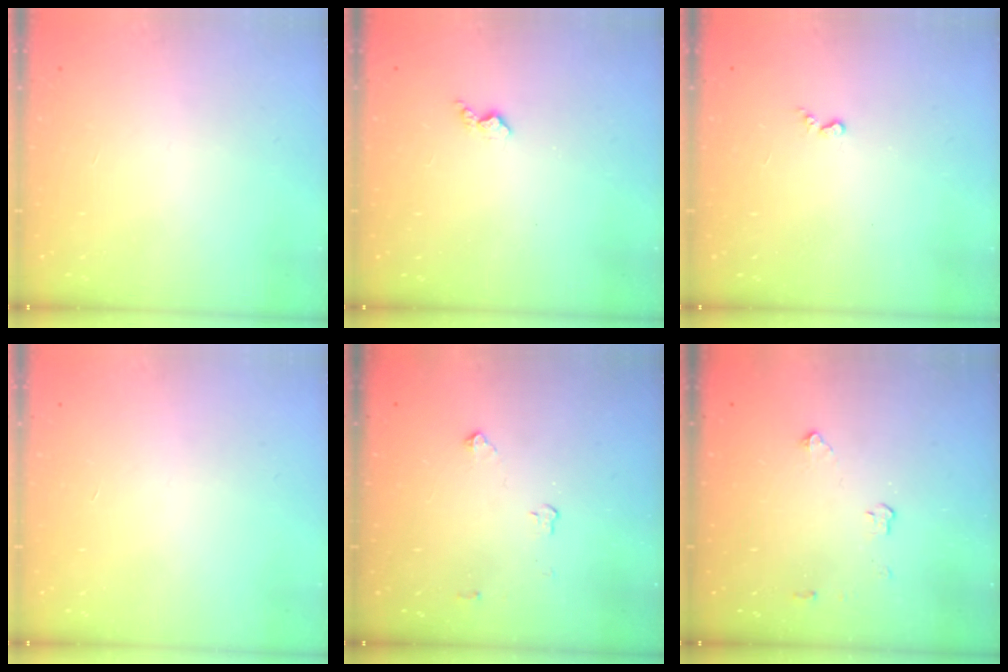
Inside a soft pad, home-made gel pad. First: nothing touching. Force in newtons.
{"total": 2.9, "press": 2.9, "slide": 0.5}
{"total": 2.4, "press": 2.4, "slide": 0.4}
{"total": 0.0}
{"total": 2.6, "press": 2.6, "slide": 0.4}
{"total": 2.9, "press": 2.9, "slide": 0.5}